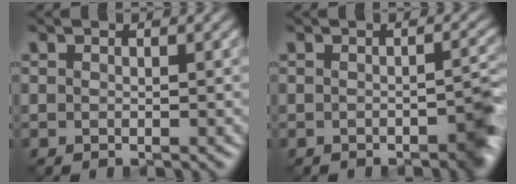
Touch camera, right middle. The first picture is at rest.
{"total": 4.0, "force": [-1.9, 1.7, 3.0], "torque": [-0.027, 0.004, -0.038]}